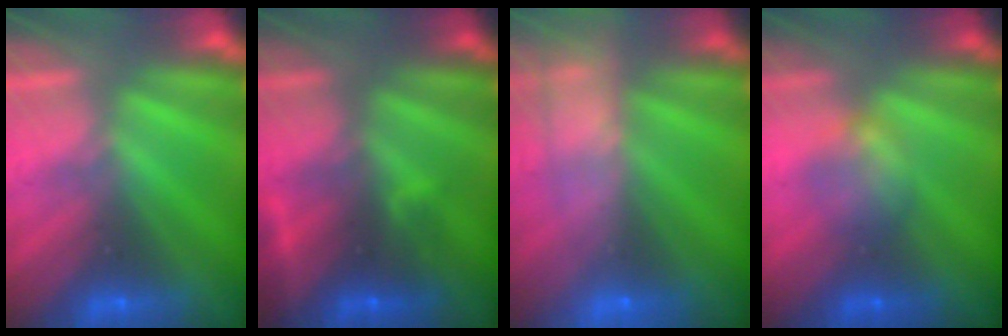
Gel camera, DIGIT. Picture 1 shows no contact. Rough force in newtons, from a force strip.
{"total": 2.6}
{"total": 5.8}
{"total": 2.3}